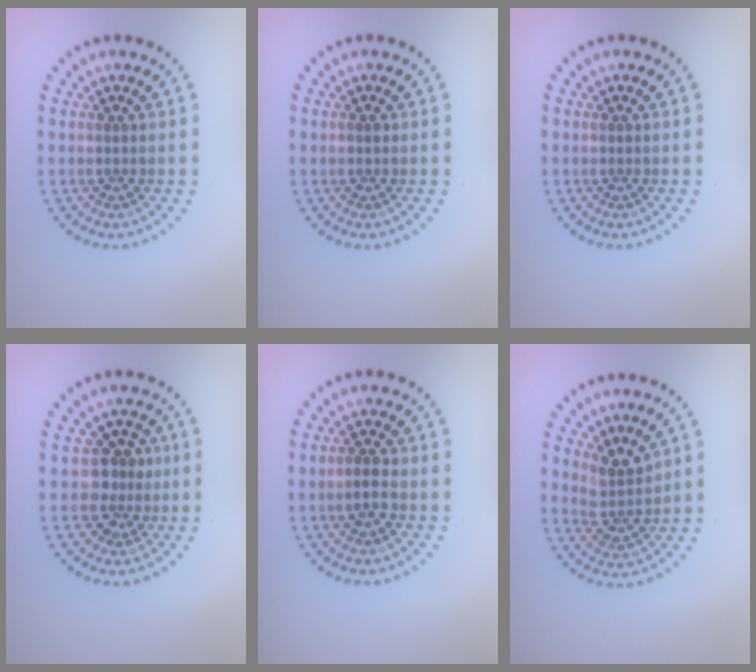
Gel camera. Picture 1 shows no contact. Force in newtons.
{"total": 0.8, "press": 0.8, "slide": 0.0}
{"total": 0.0}
{"total": 2.7, "press": 2.3, "slide": 1.4}
{"total": 1.9, "press": 1.8, "slide": 0.3}
{"total": 3.0, "press": 2.1, "slide": 2.1}